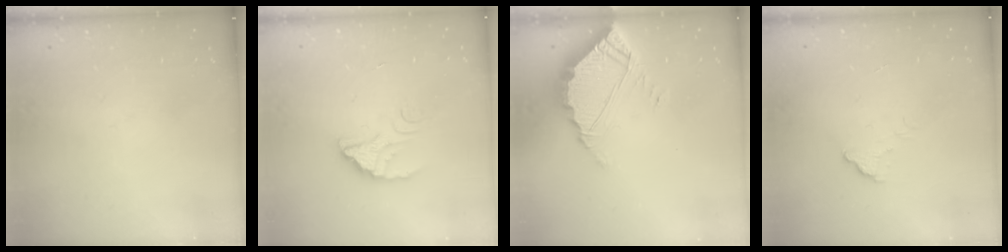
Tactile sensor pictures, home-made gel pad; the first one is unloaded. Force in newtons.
{"total": 2.7, "press": 2.7, "slide": 0.1}
{"total": 6.7, "press": 6.7, "slide": 0.4}
{"total": 3.6, "press": 3.6, "slide": 0.2}